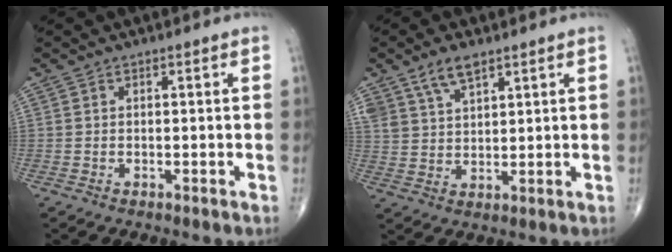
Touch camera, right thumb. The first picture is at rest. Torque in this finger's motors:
{"motor_torque": [-0.70, 0.84, 0.49, 0.42, 0.04]}